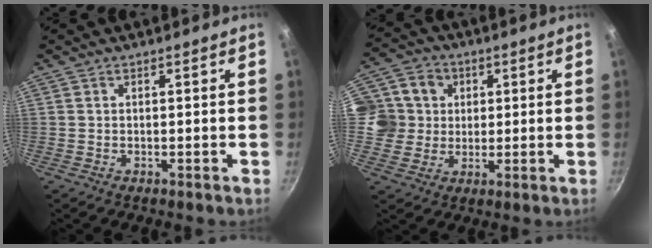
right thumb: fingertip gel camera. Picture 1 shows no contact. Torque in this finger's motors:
{"motor_torque": [0.32, 0.46, 0.88, -0.12, 0.17]}